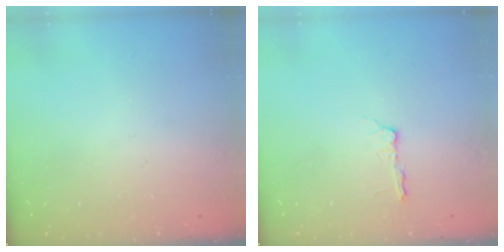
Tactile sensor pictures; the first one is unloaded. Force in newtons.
{"total": 2.2, "press": 2.1, "slide": 0.4}